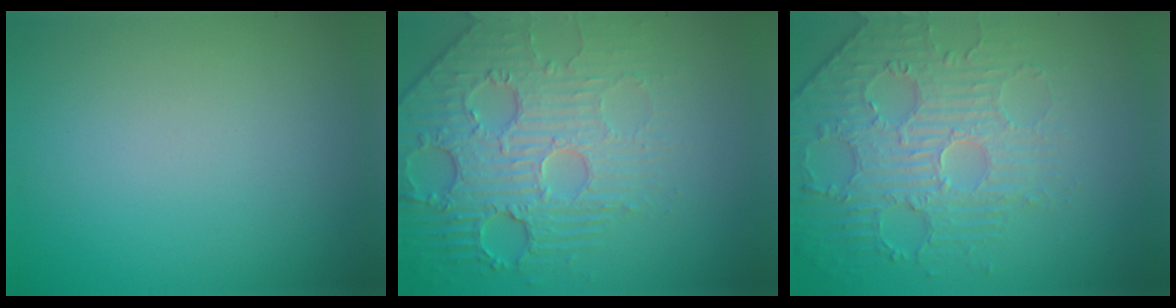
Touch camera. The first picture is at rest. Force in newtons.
{"total": 5.3, "press": 4.8, "slide": 2.2}
{"total": 4.7, "press": 4.0, "slide": 2.6}